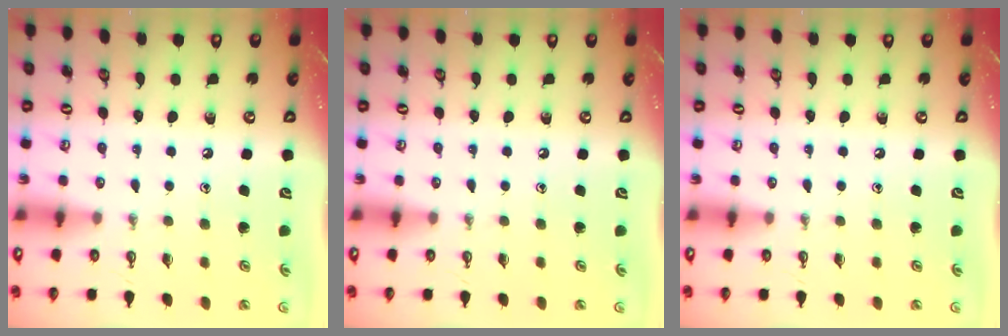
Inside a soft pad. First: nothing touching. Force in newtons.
{"total": 0.0}
{"total": 0.0}